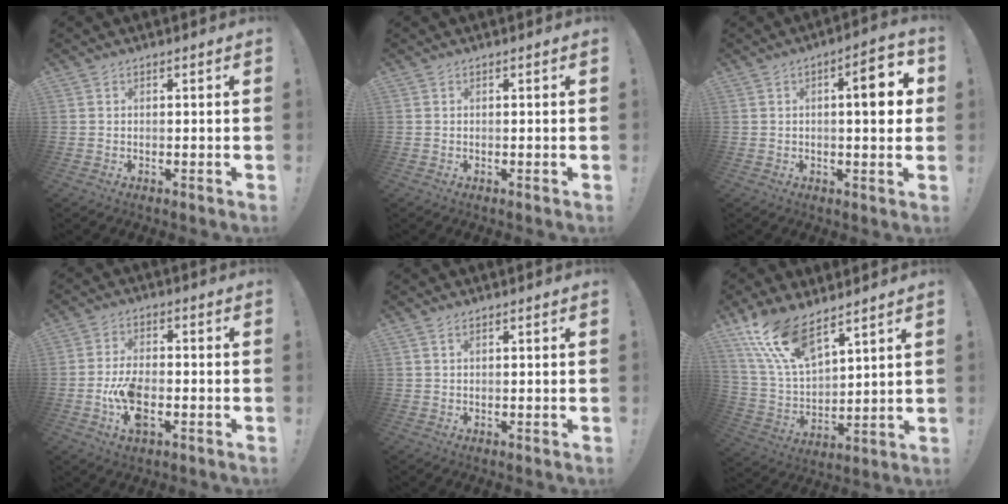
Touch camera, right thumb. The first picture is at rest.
{"total": 0.0}
{"total": 8.9, "force": [1.3, 2.4, 8.5], "torque": [-0.107, -0.002, 0.012]}
{"total": 9.8, "force": [-3.1, 5.2, 7.7], "torque": [-0.145, 0.000, -0.054]}
{"total": 1.2, "force": [0.8, 0.4, 0.9], "torque": [-0.012, -0.003, 0.014]}
{"total": 15.3, "force": [11.5, 5.3, 8.6], "torque": [-0.182, -0.075, 0.214]}